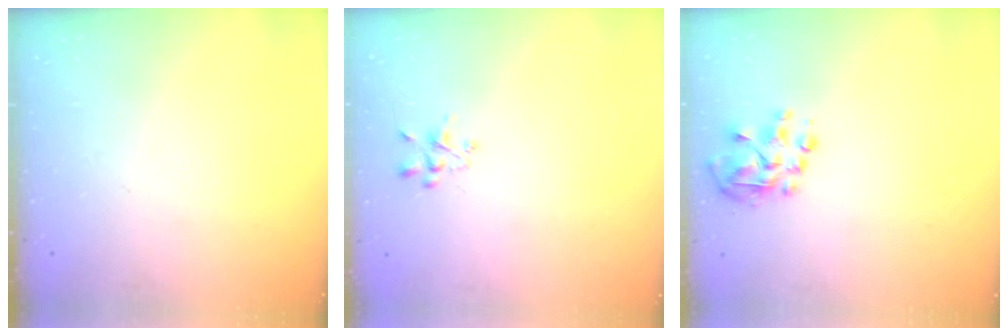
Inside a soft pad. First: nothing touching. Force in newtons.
{"total": 2.2, "press": 2.0, "slide": 1.0}
{"total": 5.9, "press": 5.8, "slide": 1.2}